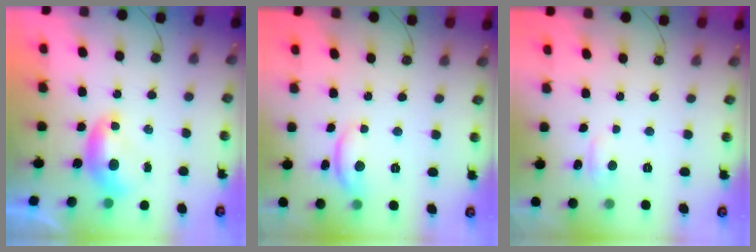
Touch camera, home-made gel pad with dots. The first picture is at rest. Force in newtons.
{"total": 4.5, "press": 4.5, "slide": 0.4}
{"total": 2.5, "press": 2.5, "slide": 0.5}